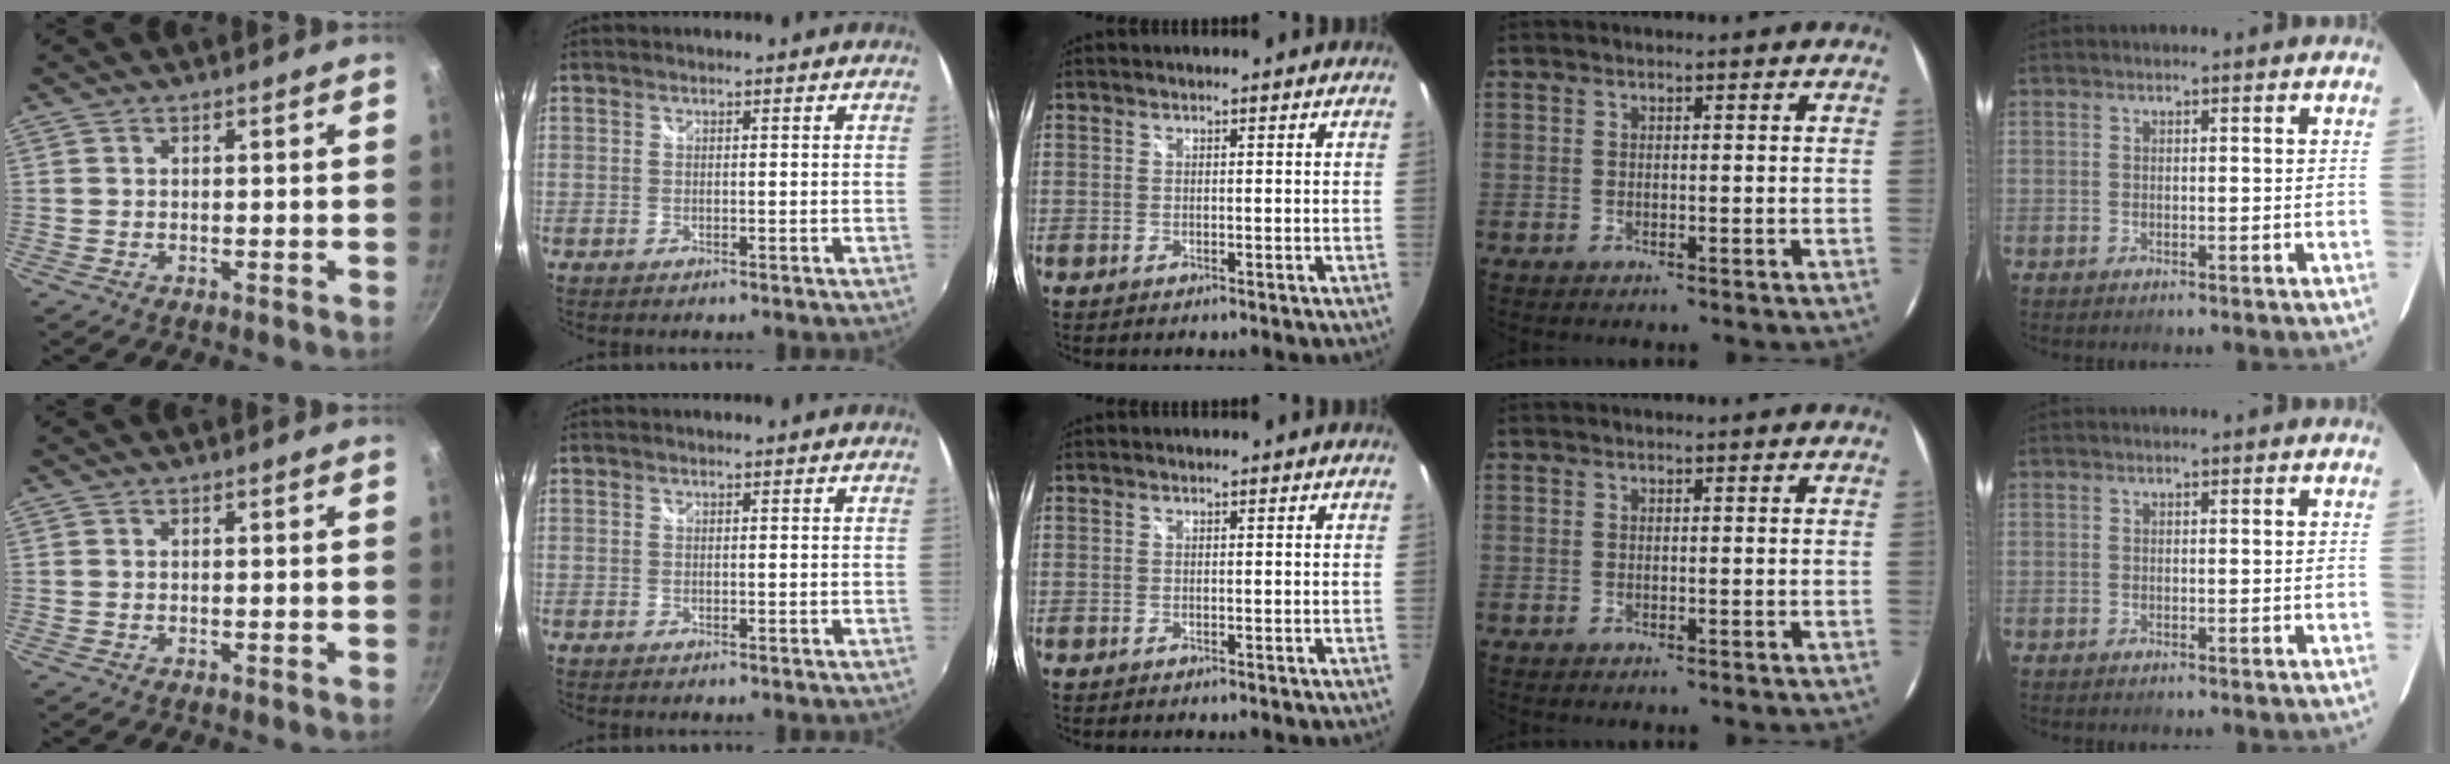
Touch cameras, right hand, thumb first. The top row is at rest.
{}